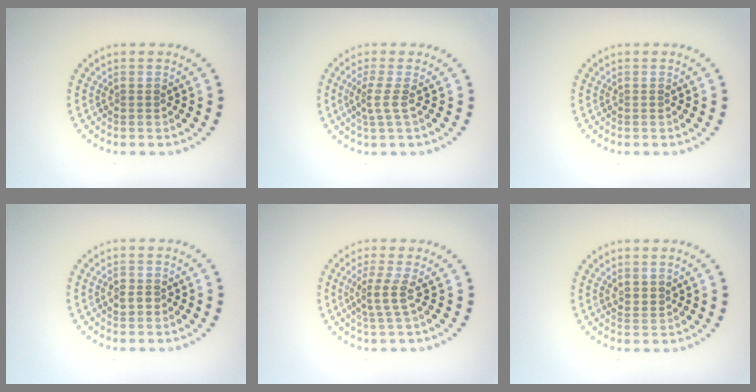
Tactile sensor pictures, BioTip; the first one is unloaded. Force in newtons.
{"total": 1.8, "press": 1.4, "slide": 1.2}
{"total": 0.0}
{"total": 1.3, "press": 1.2, "slide": 0.3}
{"total": 2.2, "press": 1.6, "slide": 1.5}
{"total": 1.5, "press": 1.2, "slide": 0.8}